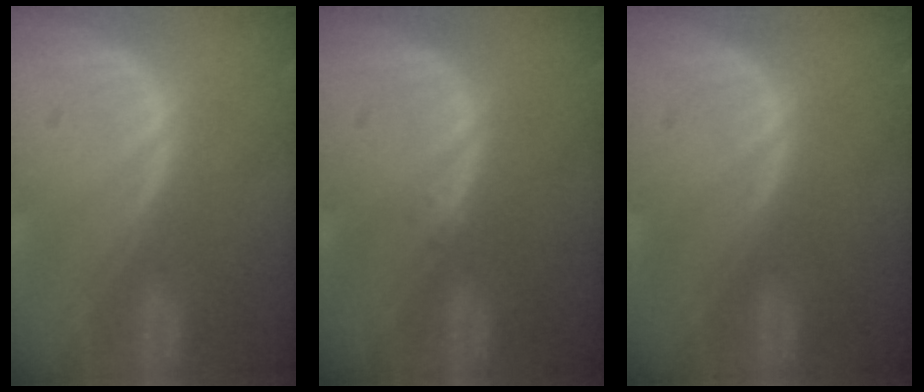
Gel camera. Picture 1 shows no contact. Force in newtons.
{"total": 0.6, "press": 0.5, "slide": 0.3}
{"total": 0.0}